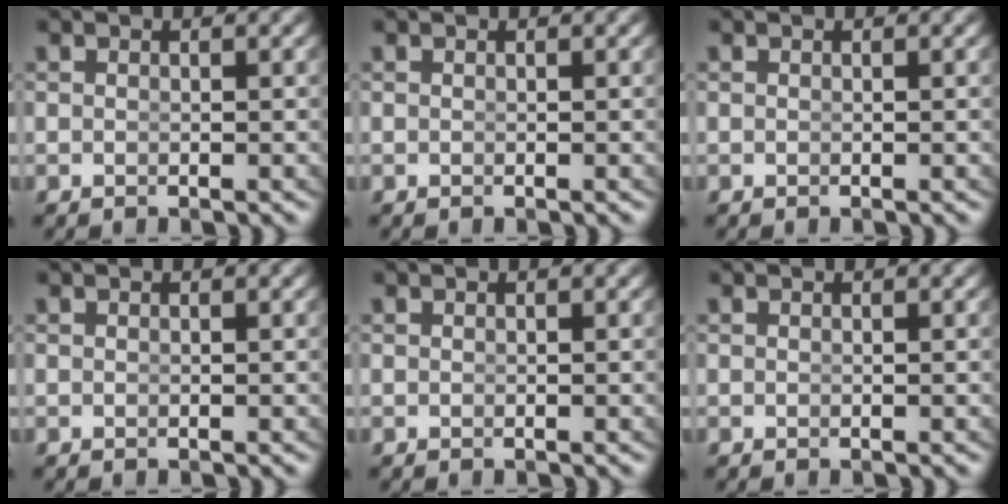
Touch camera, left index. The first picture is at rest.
{"total": 0.0}
{"total": 0.0}
{"total": 0.0}
{"total": 0.0}
{"total": 0.0}